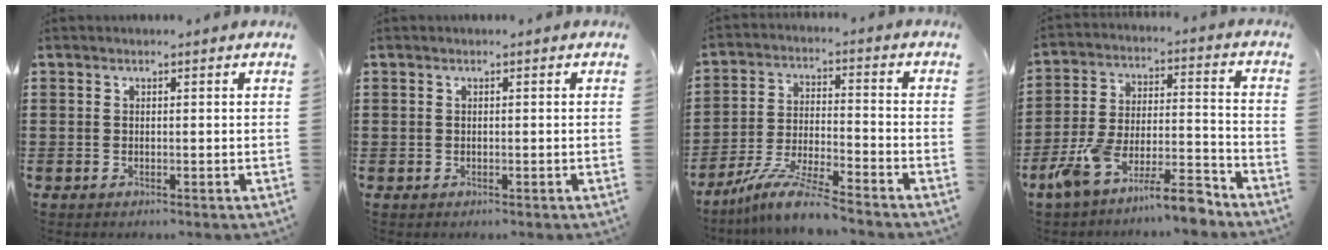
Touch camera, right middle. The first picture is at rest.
{"total": 0.0}
{"total": 8.6, "force": [-7.6, 0.2, 4.1], "torque": [-0.090, -0.003, -0.151]}
{"total": 10.8, "force": [-9.3, 1.5, 5.5], "torque": [-0.099, 0.020, -0.179]}